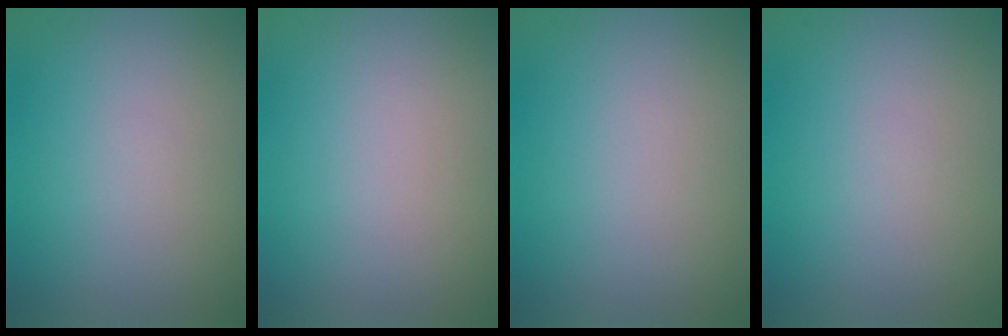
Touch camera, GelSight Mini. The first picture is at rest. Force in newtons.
{"total": 0.0}
{"total": 0.0}
{"total": 0.0}